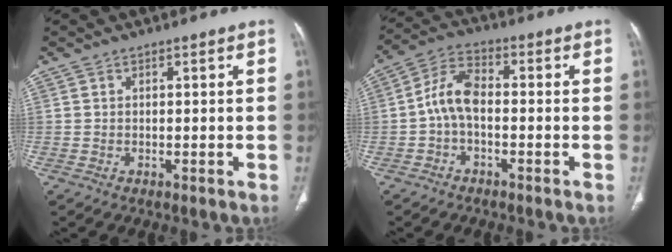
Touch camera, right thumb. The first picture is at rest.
{"total": 7.0, "force": [-1.2, 3.7, 5.8], "torque": [-0.115, 0.027, -0.033]}